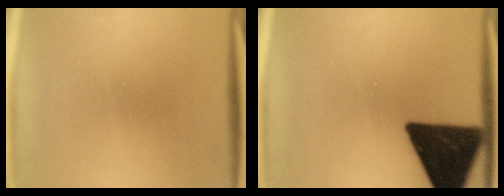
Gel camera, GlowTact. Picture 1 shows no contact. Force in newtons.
{"total": 15.9}